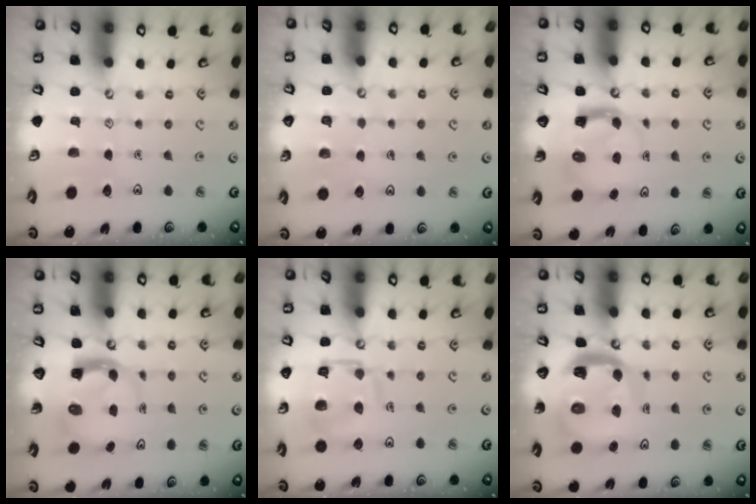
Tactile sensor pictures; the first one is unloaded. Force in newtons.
{"total": 2.9, "press": 2.9, "slide": 0.2}
{"total": 3.9, "press": 3.9, "slide": 0.4}
{"total": 3.7, "press": 3.7, "slide": 0.5}
{"total": 13.1, "press": 13.0, "slide": 1.5}
{"total": 10.7, "press": 10.6, "slide": 1.3}